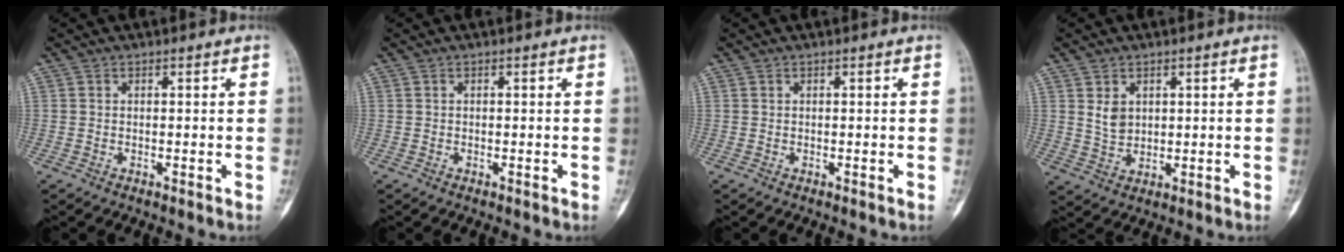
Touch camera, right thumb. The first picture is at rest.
{"total": 0.0}
{"total": 0.0}
{"total": 4.0, "force": [1.3, 2.9, 2.3], "torque": [-0.030, -0.013, 0.033]}